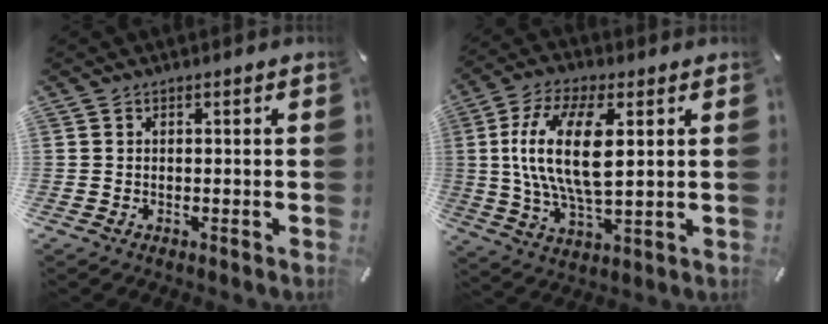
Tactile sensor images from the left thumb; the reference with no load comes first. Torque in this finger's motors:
{"motor_torque": [0.54, 1.27, 2.53, -0.23, 0.92]}